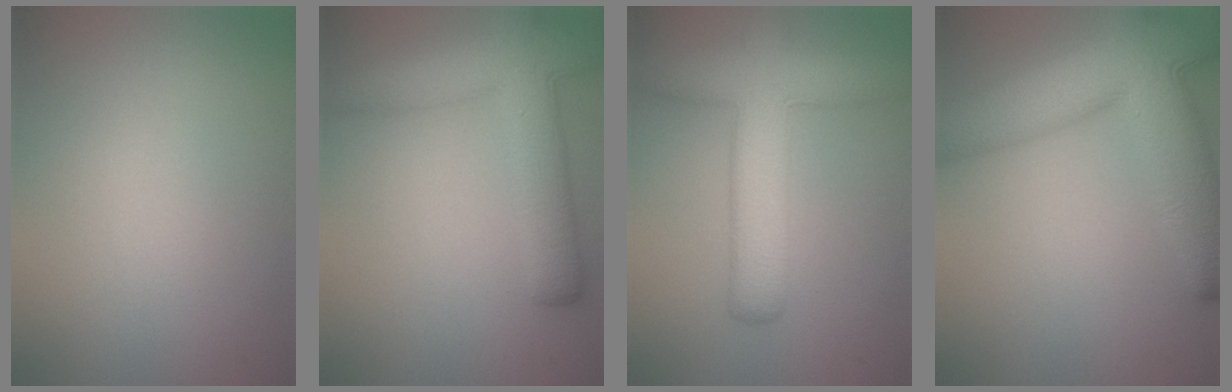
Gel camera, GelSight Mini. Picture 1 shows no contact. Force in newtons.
{"total": 7.6, "press": 7.6, "slide": 0.4}
{"total": 7.7, "press": 7.7, "slide": 0.2}
{"total": 12.5, "press": 12.5, "slide": 0.6}